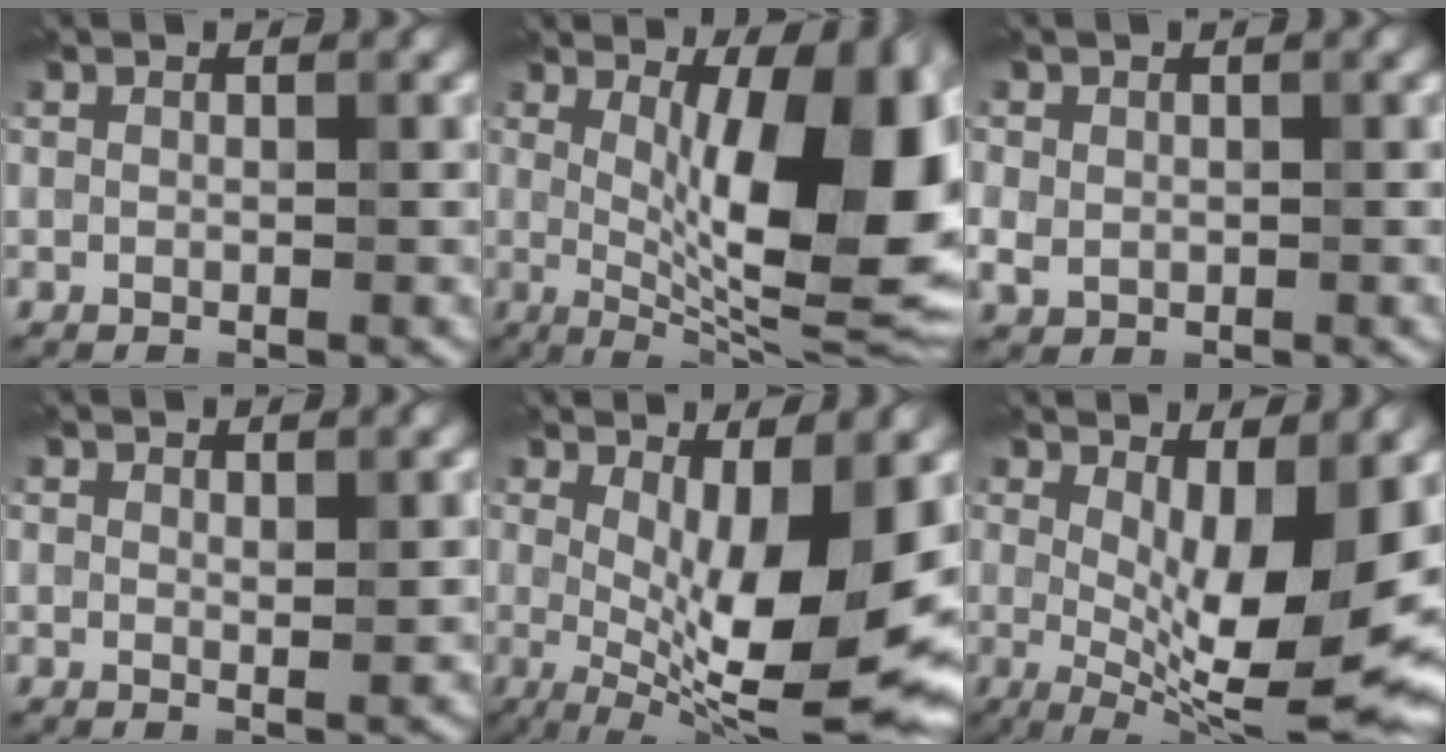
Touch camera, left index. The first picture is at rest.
{"total": 13.6, "force": [1.6, 4.5, 12.7], "torque": [-0.158, 0.001, 0.021]}
{"total": 1.8, "force": [0.1, 1.7, 0.7], "torque": [-0.016, 0.001, 0.004]}
{"total": 0.7, "force": [0.3, 0.2, 0.6], "torque": [-0.012, -0.003, 0.007]}
{"total": 12.4, "force": [0.2, 3.5, 11.9], "torque": [-0.176, -0.014, 0.006]}
{"total": 10.9, "force": [0.6, 3.4, 10.4], "torque": [-0.157, -0.018, 0.013]}